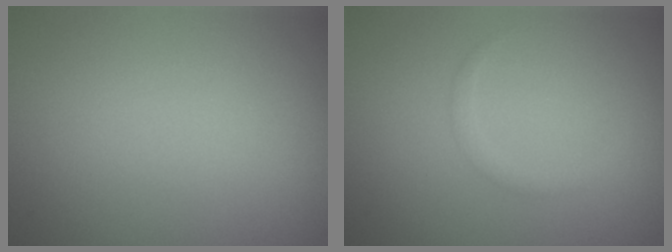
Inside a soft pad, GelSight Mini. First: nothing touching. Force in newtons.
{"total": 0.9, "press": 0.9, "slide": 0.1}